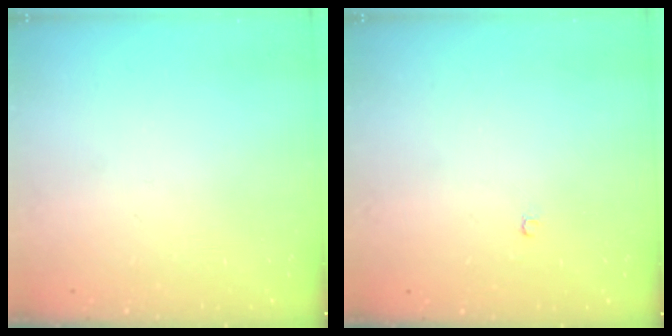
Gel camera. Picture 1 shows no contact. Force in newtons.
{"total": 2.0, "press": 2.0, "slide": 0.4}